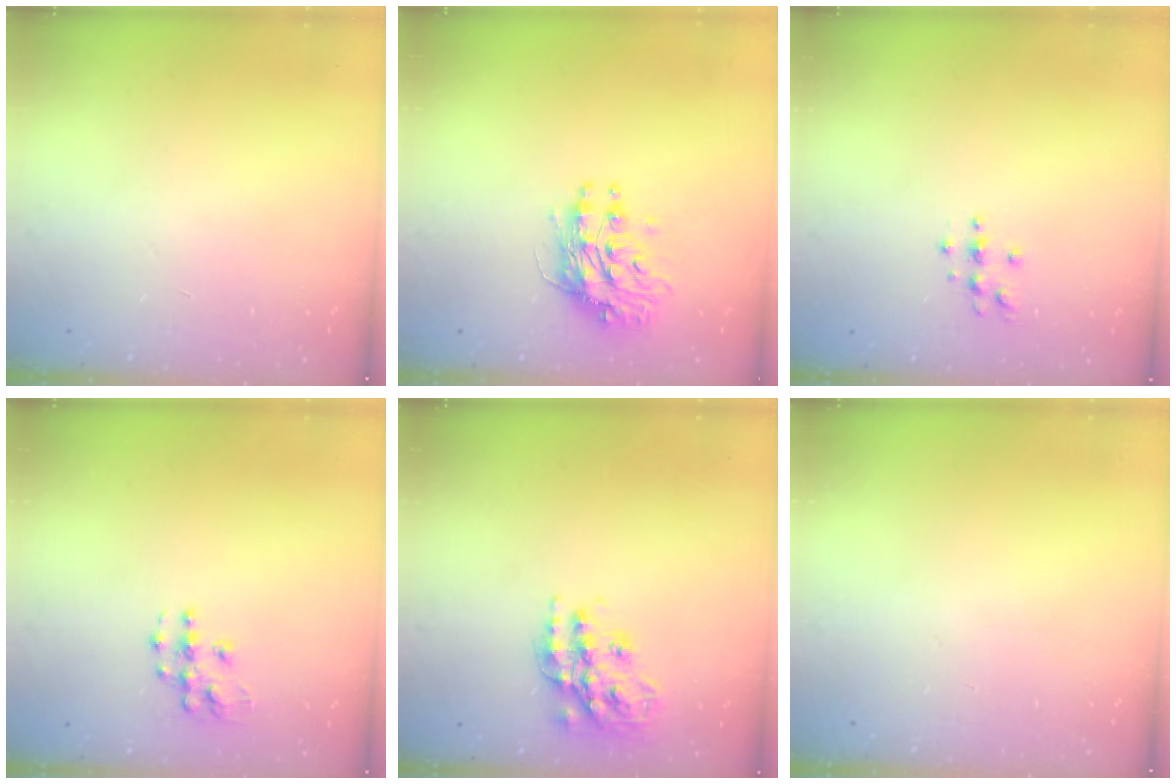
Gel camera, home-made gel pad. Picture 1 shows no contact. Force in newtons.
{"total": 10.3, "press": 10.2, "slide": 1.0}
{"total": 3.7, "press": 3.7, "slide": 0.4}
{"total": 8.2, "press": 8.2, "slide": 0.4}
{"total": 17.5, "press": 17.5, "slide": 1.3}
{"total": 0.0}